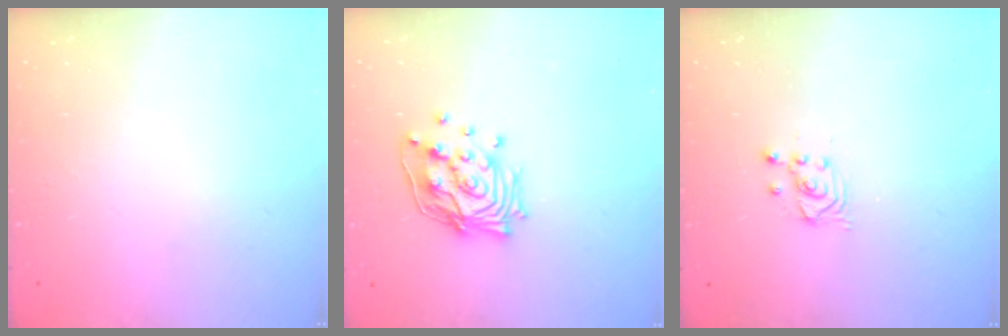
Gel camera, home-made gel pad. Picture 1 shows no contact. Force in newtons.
{"total": 15.0, "press": 14.9, "slide": 2.0}
{"total": 2.5, "press": 2.5, "slide": 0.3}